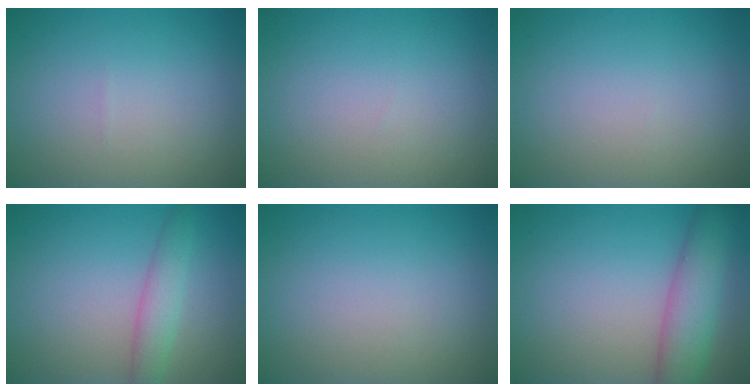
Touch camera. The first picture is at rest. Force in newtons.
{"total": 0.0}
{"total": 0.0}
{"total": 2.7, "press": 2.6, "slide": 0.2}
{"total": 0.0}
{"total": 5.5, "press": 5.5, "slide": 0.2}